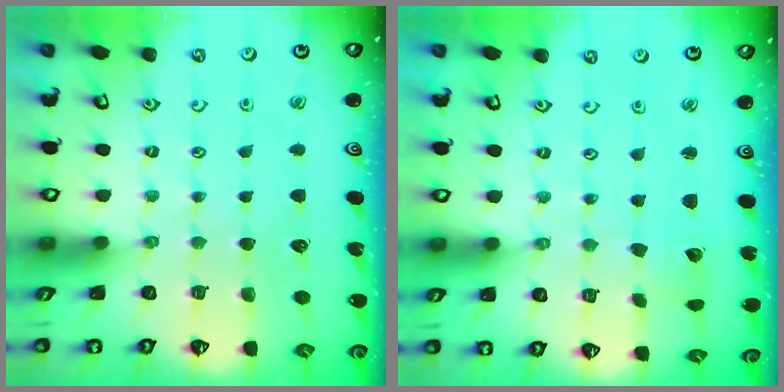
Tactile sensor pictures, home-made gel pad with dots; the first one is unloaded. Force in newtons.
{"total": 2.1, "press": 2.1, "slide": 0.2}